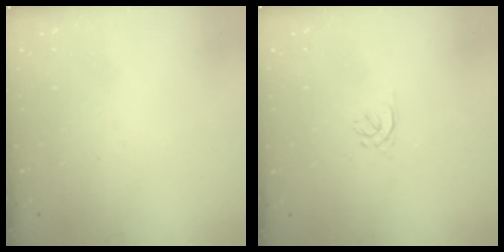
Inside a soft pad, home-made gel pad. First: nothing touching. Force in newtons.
{"total": 1.6, "press": 1.5, "slide": 0.6}